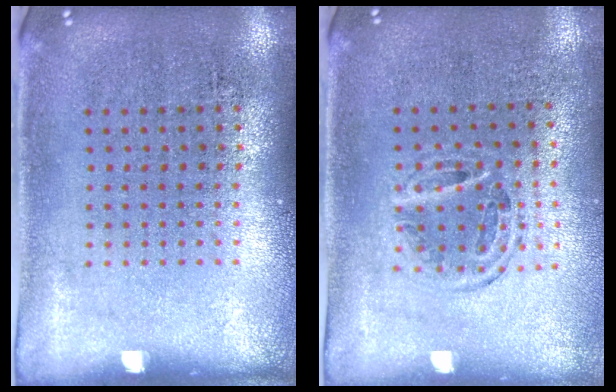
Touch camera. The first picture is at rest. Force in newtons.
{"total": 1.1, "press": 1.0, "slide": 0.4}